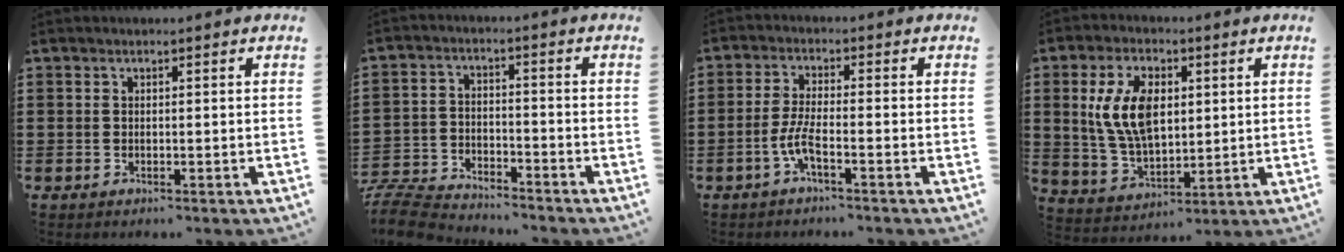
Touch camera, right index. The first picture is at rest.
{"total": 6.9, "force": [-6.7, 1.1, 1.0], "torque": [-0.033, 0.010, -0.137]}
{"total": 4.7, "force": [-2.3, 0.8, 4.1], "torque": [-0.106, -0.013, -0.052]}
{"total": 10.3, "force": [2.3, 5.9, 8.1], "torque": [-0.192, 0.009, 0.036]}